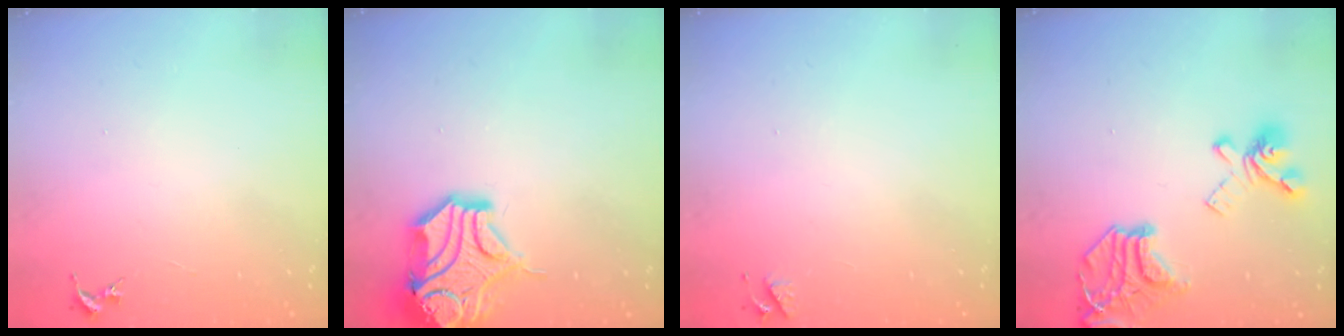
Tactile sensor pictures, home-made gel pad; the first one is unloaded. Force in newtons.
{"total": 15.9, "press": 15.8, "slide": 2.3}
{"total": 3.6, "press": 3.5, "slide": 0.6}
{"total": 21.1, "press": 21.0, "slide": 2.3}